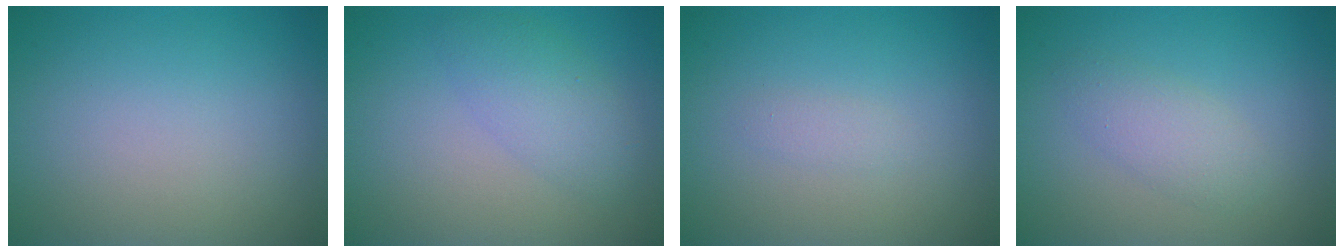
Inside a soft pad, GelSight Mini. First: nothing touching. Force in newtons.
{"total": 1.9, "press": 1.9, "slide": 0.2}
{"total": 0.8, "press": 0.8, "slide": 0.0}
{"total": 2.2, "press": 2.2, "slide": 0.1}